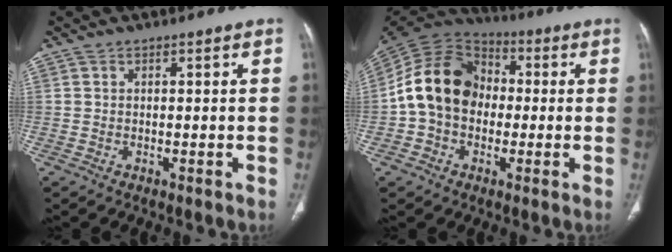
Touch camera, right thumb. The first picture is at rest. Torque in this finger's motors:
{"motor_torque": [1.73, 2.76, 0.88, -0.87, 0.20]}